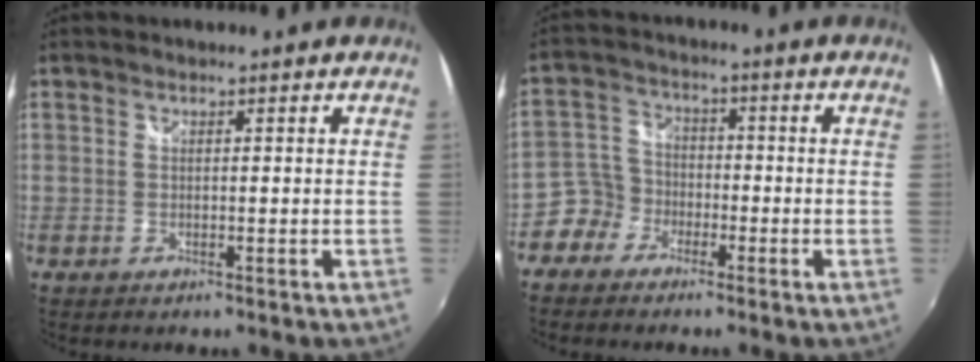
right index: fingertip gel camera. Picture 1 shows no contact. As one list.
[{"total": 5.4, "force": [-3.6, 4.1, 0.2], "torque": [-0.011, 0.025, -0.078]}]